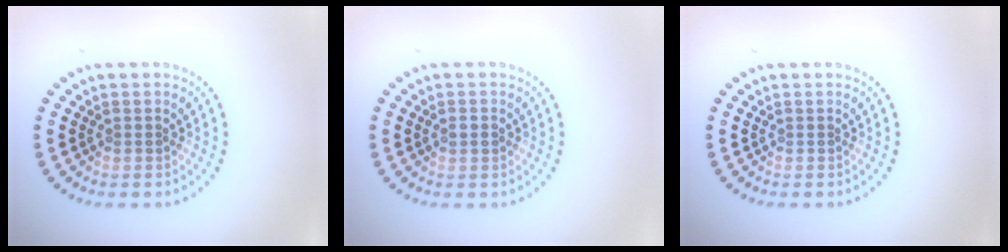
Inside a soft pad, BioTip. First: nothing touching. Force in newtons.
{"total": 1.5, "press": 1.5, "slide": 0.1}
{"total": 0.0}